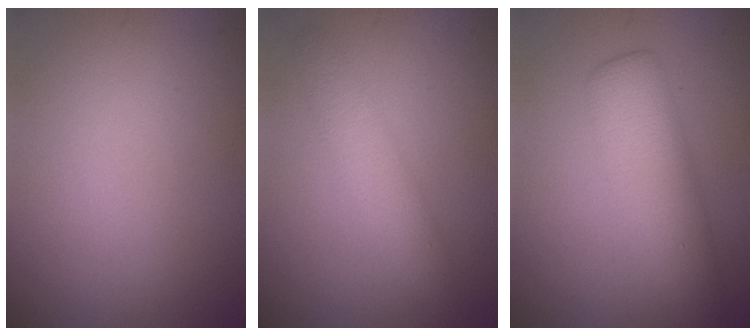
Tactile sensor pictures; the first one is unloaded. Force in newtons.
{"total": 2.8, "press": 2.8, "slide": 0.0}
{"total": 5.0, "press": 5.0, "slide": 0.1}